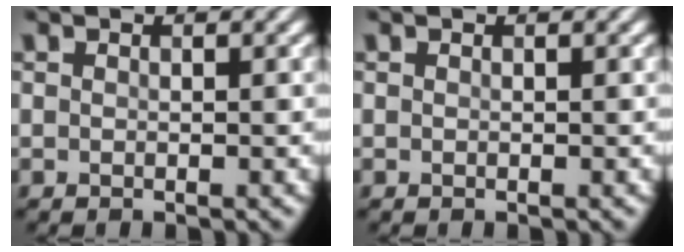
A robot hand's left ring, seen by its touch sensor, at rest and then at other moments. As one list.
[{"total": 0.0}]